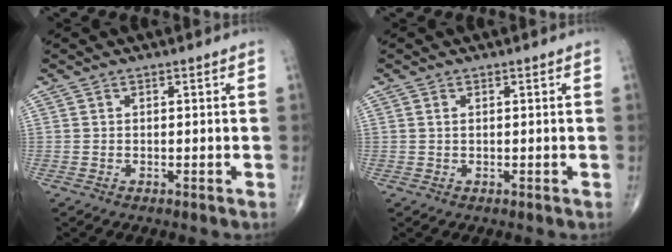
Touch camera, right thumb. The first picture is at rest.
{"total": 0.6, "force": [0.2, 0.2, 0.5], "torque": [-0.015, 0.003, 0.004]}